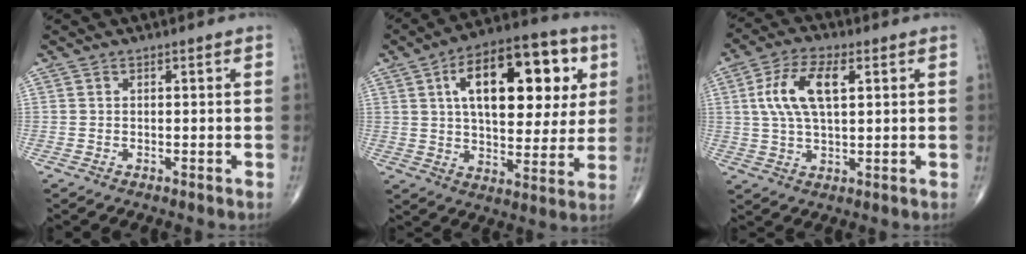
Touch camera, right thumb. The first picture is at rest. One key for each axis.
{"total": 23.0, "fx": 6.7, "fy": 11.6, "fz": 18.6, "tx": -0.242, "ty": 0.001, "tz": 0.096}
{"total": 10.6, "fx": 2.7, "fy": 4.8, "fz": 9.0, "tx": -0.183, "ty": 0.008, "tz": 0.050}